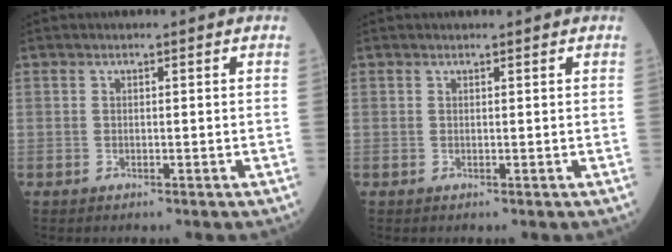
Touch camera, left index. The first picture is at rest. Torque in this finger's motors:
{"motor_torque": [-0.04, 0.08, -0.31, -0.01]}